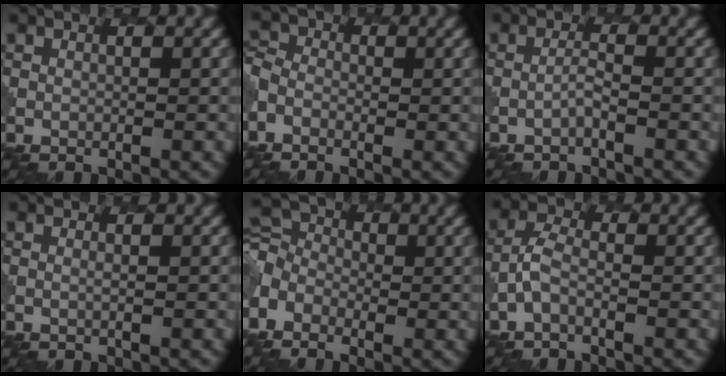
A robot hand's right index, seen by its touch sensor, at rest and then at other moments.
{"total": 2.4, "force": [-1.2, 1.7, 1.0], "torque": [-0.019, -0.001, -0.031]}
{"total": 0.8, "force": [-0.5, -0.1, 0.6], "torque": [-0.012, 0.006, -0.013]}
{"total": 0.6, "force": [0.2, 0.0, 0.5], "torque": [-0.005, 0.002, -0.001]}
{"total": 4.7, "force": [-2.2, 3.4, 2.4], "torque": [-0.055, -0.003, -0.053]}
{"total": 1.7, "force": [-0.9, 0.7, 1.2], "torque": [-0.030, 0.004, -0.027]}